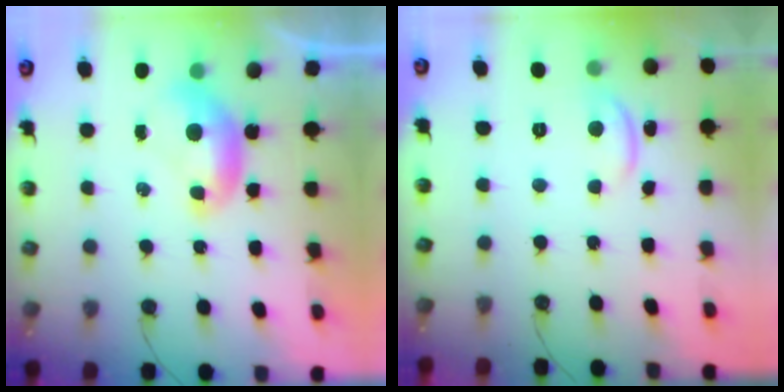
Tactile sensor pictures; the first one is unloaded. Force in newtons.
{"total": 1.3, "press": 1.3, "slide": 0.3}